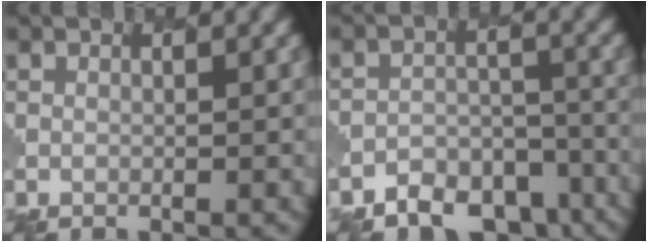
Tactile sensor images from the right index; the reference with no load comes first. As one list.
[{"total": 6.9, "force": [-5.2, 3.7, 2.5], "torque": [-0.025, -0.012, -0.081]}]